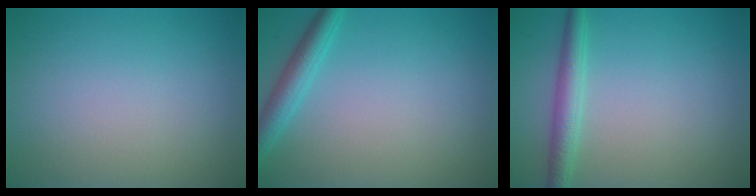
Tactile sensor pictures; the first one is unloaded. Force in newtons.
{"total": 2.7, "press": 2.7, "slide": 0.1}
{"total": 2.6, "press": 2.6, "slide": 0.1}